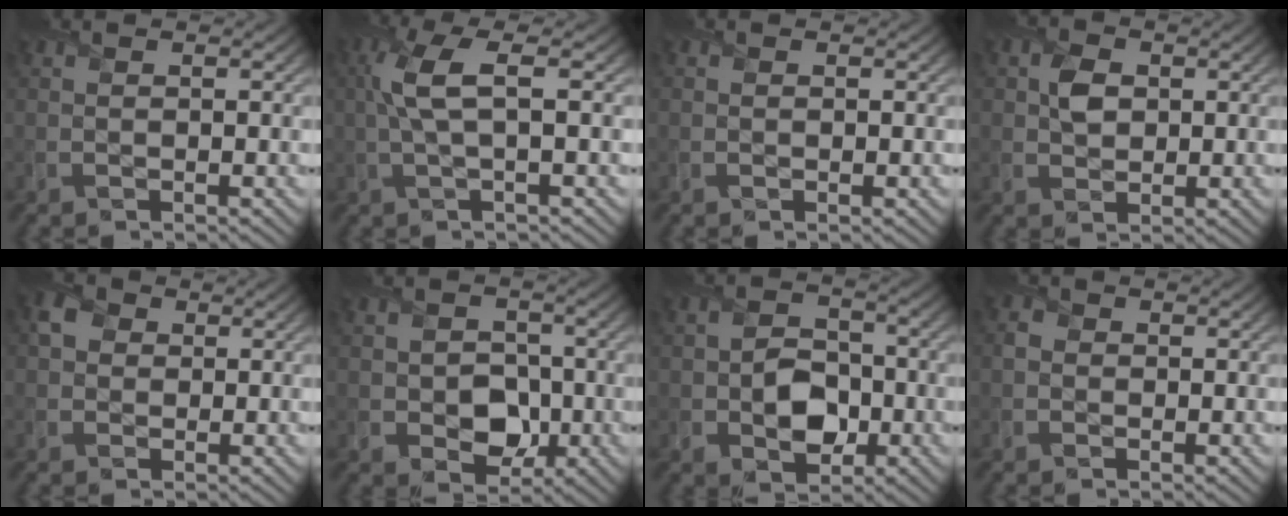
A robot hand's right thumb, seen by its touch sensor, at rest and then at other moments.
{"total": 5.3, "force": [0.8, 1.4, 5.1], "torque": [-0.116, 0.017, 0.008]}
{"total": 0.8, "force": [-0.1, 0.7, 0.4], "torque": [-0.006, -0.006, -0.006]}
{"total": 3.0, "force": [0.6, 2.4, 1.7], "torque": [-0.039, 0.001, 0.006]}
{"total": 3.0, "force": [0.4, 2.8, 1.2], "torque": [-0.024, 0.004, -0.003]}
{"total": 5.5, "force": [-1.2, 4.4, 3.0], "torque": [-0.051, -0.009, -0.029]}
{"total": 6.0, "force": [-1.5, 4.5, 3.6], "torque": [-0.061, -0.007, -0.035]}
{"total": 1.6, "force": [-0.2, 1.6, 0.5], "torque": [-0.007, -0.002, -0.012]}